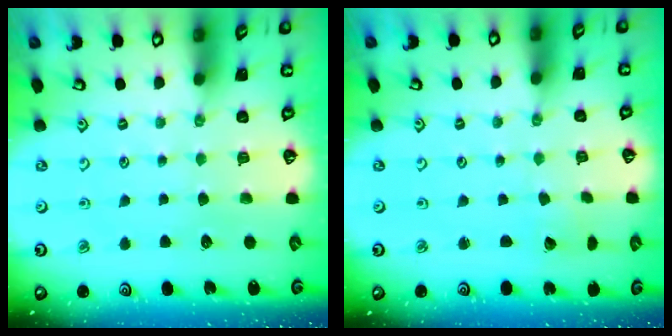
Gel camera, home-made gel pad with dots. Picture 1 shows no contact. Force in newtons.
{"total": 1.6, "press": 1.6, "slide": 0.0}